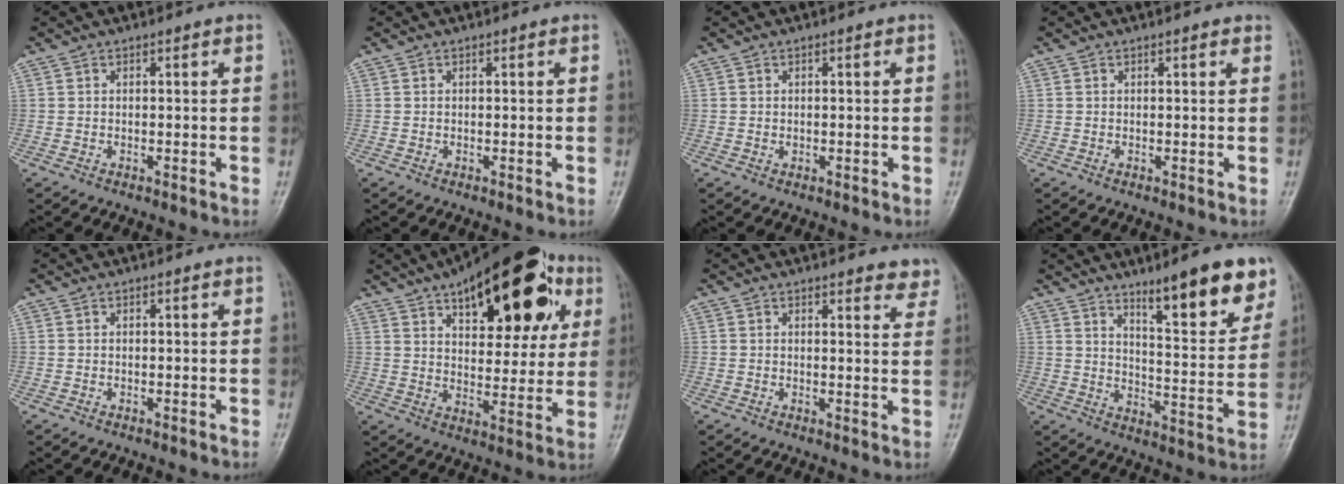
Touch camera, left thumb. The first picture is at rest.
{"total": 0.0}
{"total": 0.7, "force": [0.1, 0.5, 0.5], "torque": [-0.006, 0.001, 0.005]}
{"total": 0.9, "force": [0.6, 0.3, 0.6], "torque": [-0.008, -0.002, 0.006]}
{"total": 0.0}
{"total": 25.7, "force": [12.0, 11.7, 19.5], "torque": [-0.244, -0.002, 0.173]}
{"total": 5.0, "force": [4.4, 1.8, 1.5], "torque": [0.014, -0.022, 0.038]}
{"total": 14.9, "force": [9.7, 3.4, 10.7], "torque": [-0.119, -0.061, 0.148]}